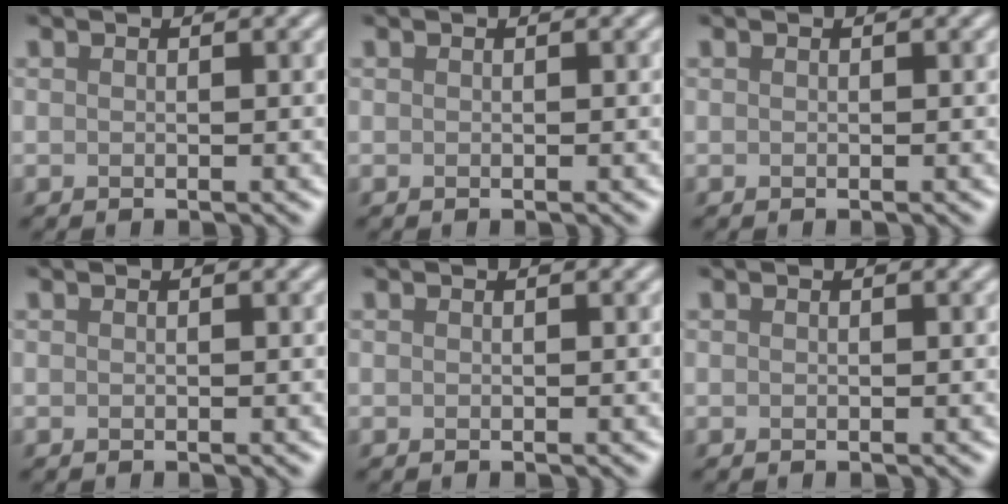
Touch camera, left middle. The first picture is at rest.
{"total": 0.0}
{"total": 0.0}
{"total": 0.0}
{"total": 0.0}
{"total": 0.0}